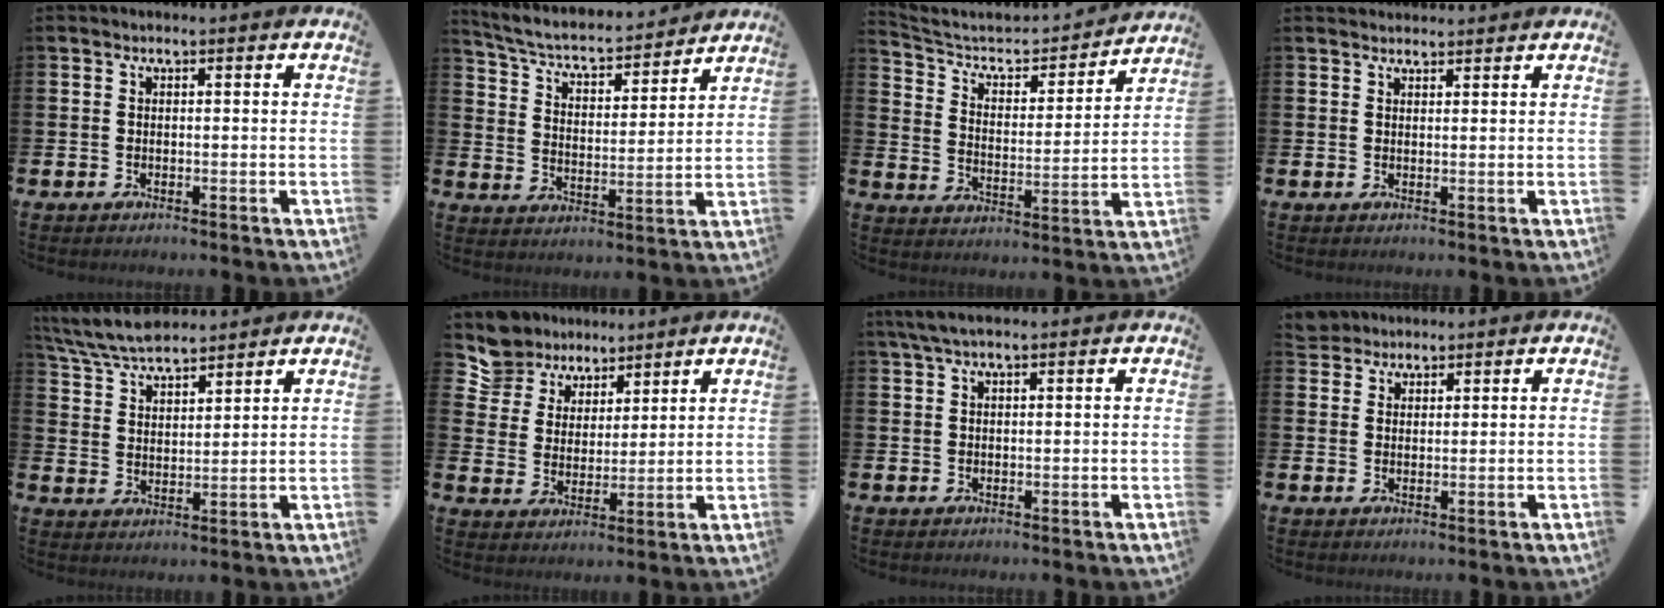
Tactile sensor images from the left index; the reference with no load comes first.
{"total": 5.2, "force": [4.8, 1.2, 1.6], "torque": [-0.058, -0.044, 0.075]}
{"total": 6.4, "force": [5.7, 2.4, 1.7], "torque": [-0.060, -0.045, 0.091]}
{"total": 1.7, "force": [1.7, 0.4, 0.0], "torque": [0.009, -0.006, 0.029]}
{"total": 6.6, "force": [6.3, 1.2, 1.6], "torque": [-0.056, -0.025, 0.115]}
{"total": 6.9, "force": [6.3, 2.7, -0.8], "torque": [-0.031, -0.040, 0.118]}
{"total": 2.5, "force": [1.7, 0.5, 1.7], "torque": [-0.040, 0.006, 0.032]}
{"total": 3.5, "force": [3.3, 1.2, -0.1], "torque": [0.003, -0.011, 0.061]}